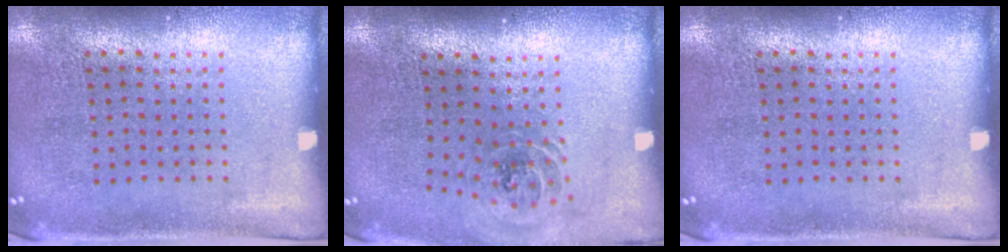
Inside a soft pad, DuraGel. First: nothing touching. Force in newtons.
{"total": 1.1, "press": 1.1, "slide": 0.2}
{"total": 0.0}